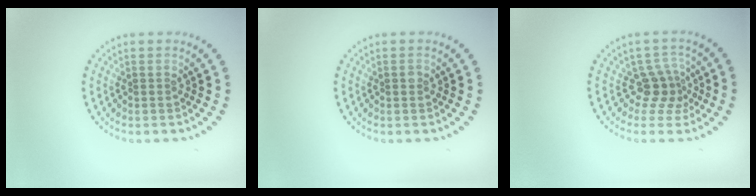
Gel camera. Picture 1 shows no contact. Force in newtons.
{"total": 0.6, "press": 0.6, "slide": 0.1}
{"total": 2.5, "press": 1.8, "slide": 1.8}